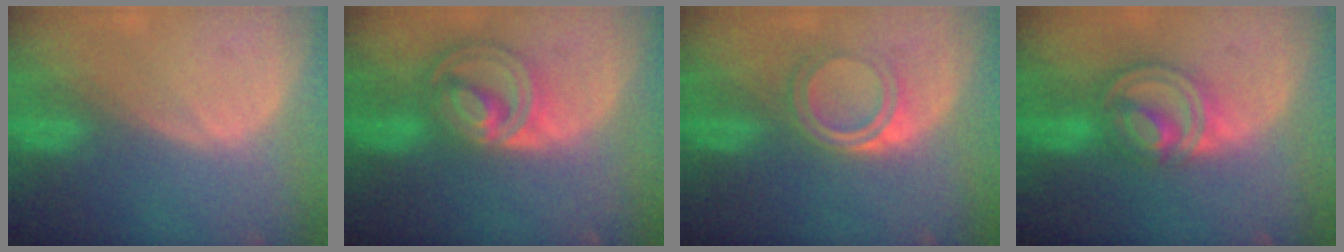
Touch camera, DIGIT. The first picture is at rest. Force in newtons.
{"total": 8.7, "press": 7.3, "slide": 4.7}
{"total": 4.2, "press": 4.0, "slide": 1.1}
{"total": 8.3, "press": 7.1, "slide": 4.4}